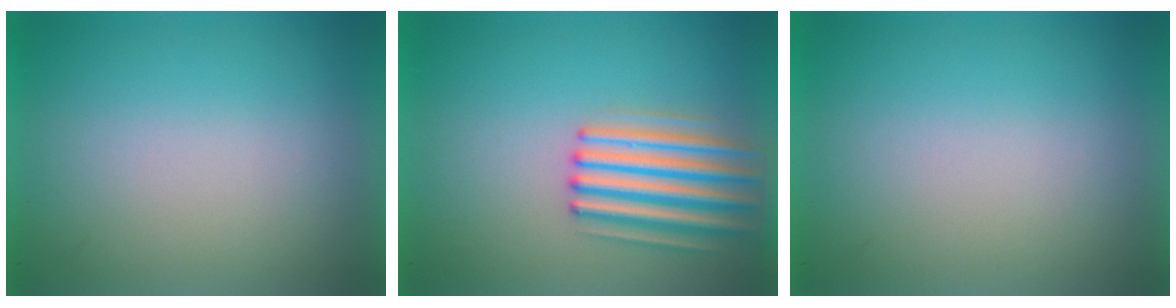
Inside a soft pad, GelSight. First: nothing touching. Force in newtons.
{"total": 4.8}
{"total": 0.0}